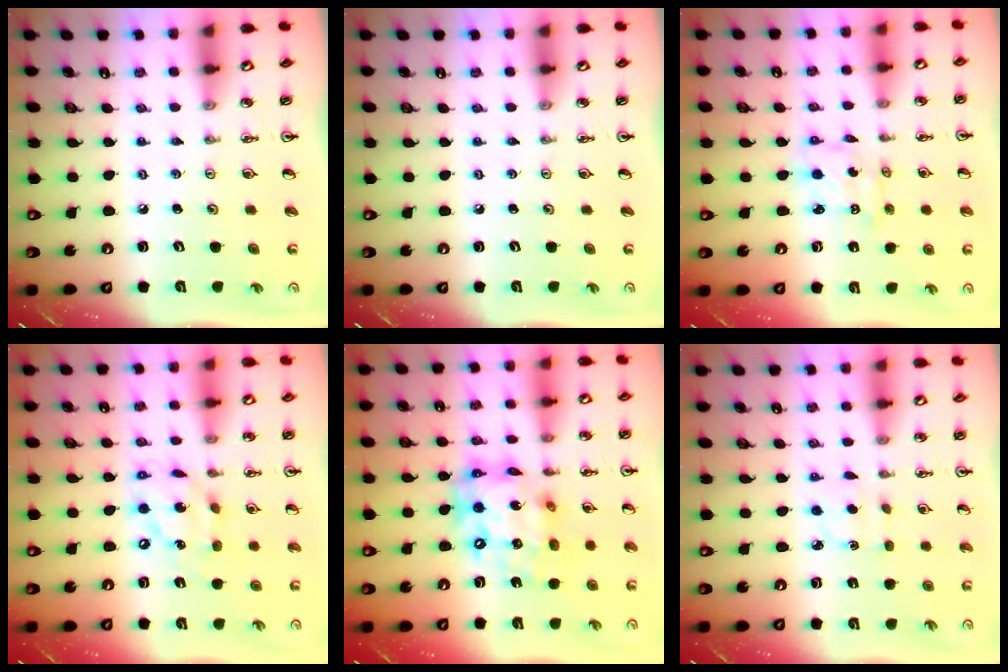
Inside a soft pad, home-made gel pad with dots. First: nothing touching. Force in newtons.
{"total": 0.0}
{"total": 2.4, "press": 2.4, "slide": 0.1}
{"total": 13.0, "press": 13.0, "slide": 1.2}
{"total": 17.2, "press": 17.1, "slide": 1.4}
{"total": 2.4, "press": 2.4, "slide": 0.5}